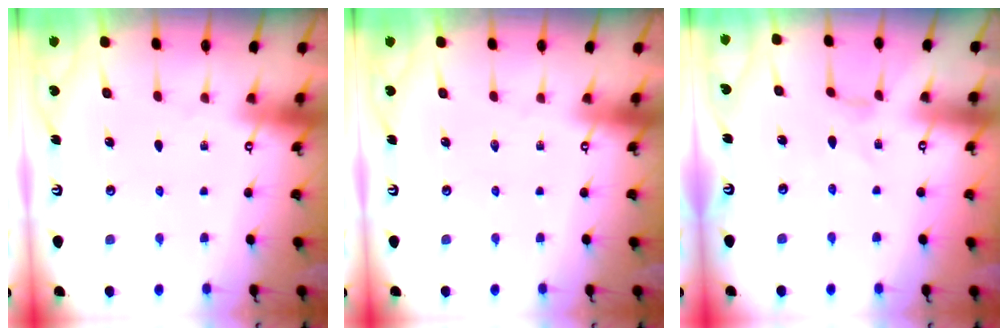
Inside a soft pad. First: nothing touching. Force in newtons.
{"total": 0.0}
{"total": 0.5, "press": 0.5, "slide": 0.1}